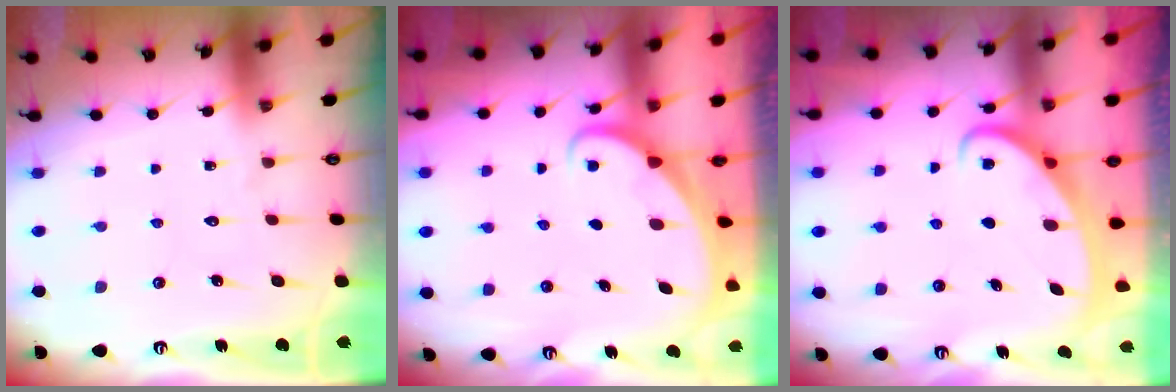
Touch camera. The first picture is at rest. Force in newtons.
{"total": 1.6, "press": 1.6, "slide": 0.1}
{"total": 2.6, "press": 2.6, "slide": 0.4}